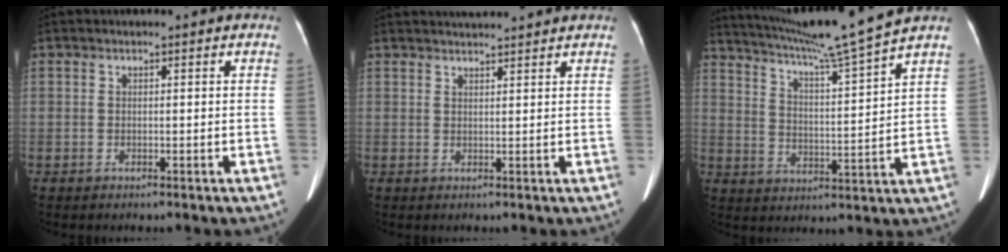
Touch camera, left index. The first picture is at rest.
{"total": 5.2, "force": [5.0, -0.2, 1.3], "torque": [-0.022, 0.027, 0.069]}
{"total": 14.6, "force": [12.8, -3.0, 6.4], "torque": [-0.116, -0.025, 0.201]}